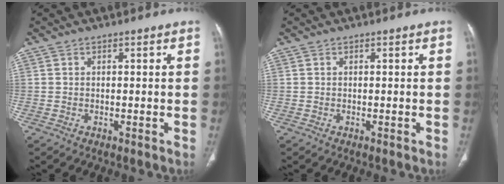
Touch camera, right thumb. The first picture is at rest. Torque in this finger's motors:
{"motor_torque": [0.31, -0.02, 0.34, 0.07, 0.04]}